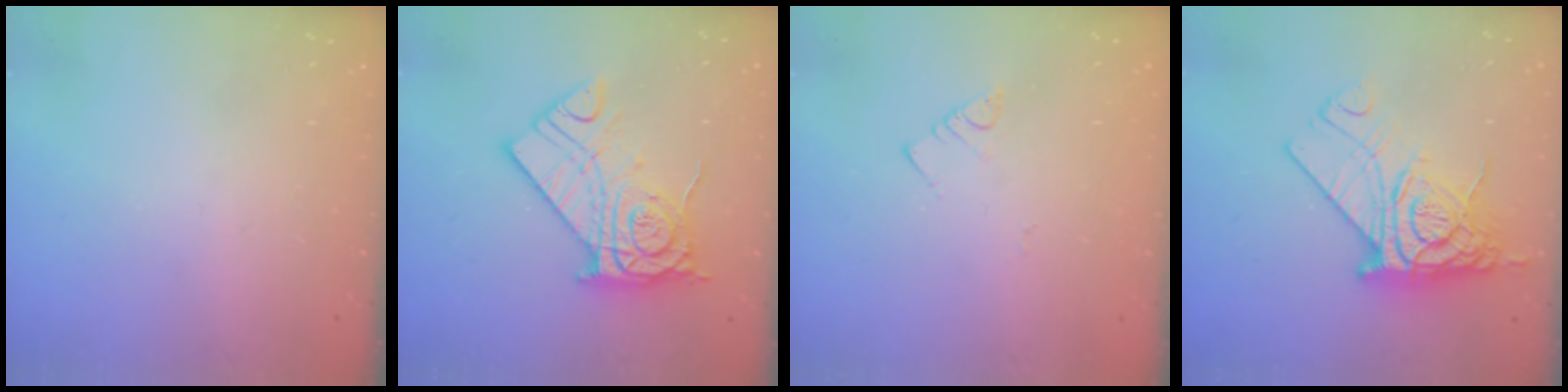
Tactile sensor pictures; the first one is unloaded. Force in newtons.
{"total": 16.8, "press": 16.8, "slide": 0.6}
{"total": 2.7, "press": 2.6, "slide": 0.5}
{"total": 16.9, "press": 16.8, "slide": 1.7}